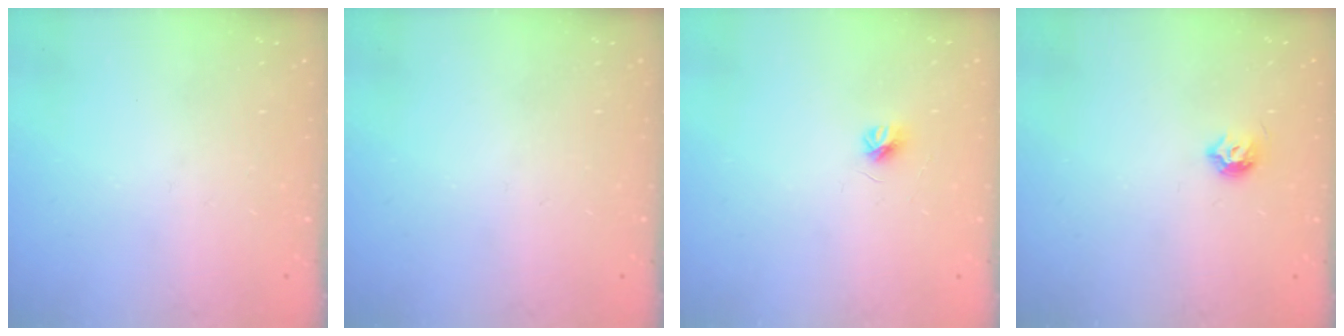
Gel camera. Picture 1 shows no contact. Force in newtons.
{"total": 0.0}
{"total": 3.6, "press": 3.5, "slide": 0.4}
{"total": 5.9, "press": 5.8, "slide": 0.9}